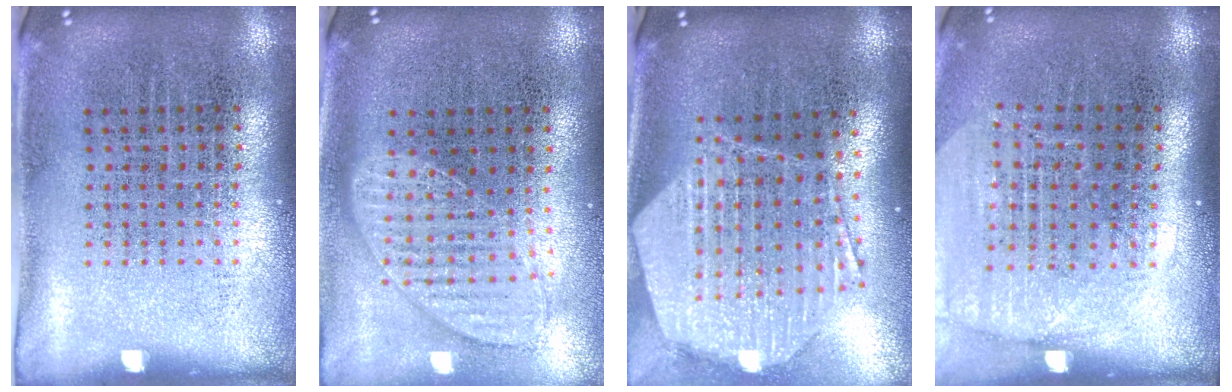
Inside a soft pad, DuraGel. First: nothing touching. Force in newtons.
{"total": 1.1, "press": 1.1, "slide": 0.2}
{"total": 2.6, "press": 2.1, "slide": 1.5}
{"total": 1.8, "press": 1.6, "slide": 0.9}